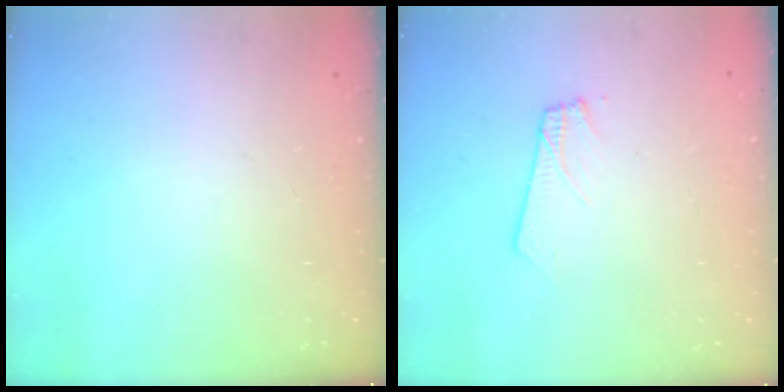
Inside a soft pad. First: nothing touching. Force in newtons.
{"total": 1.8, "press": 1.8, "slide": 0.1}